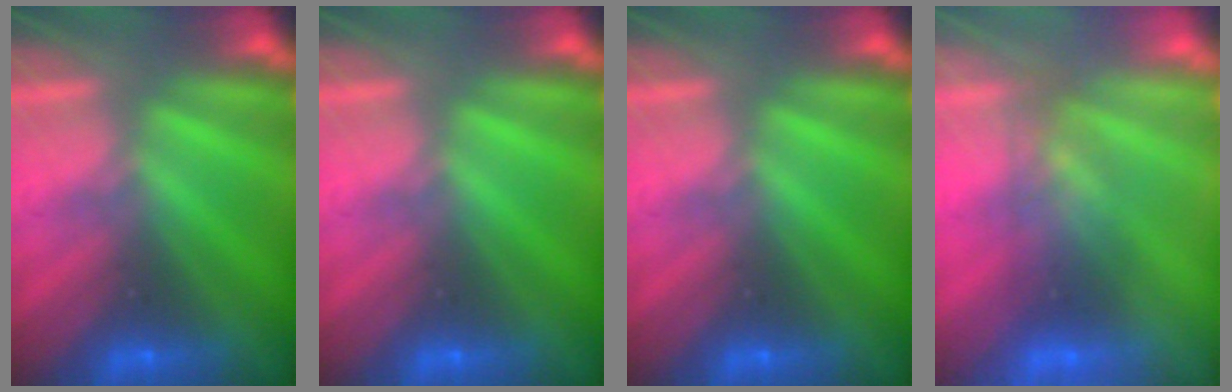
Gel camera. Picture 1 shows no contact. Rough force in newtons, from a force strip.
{"total": 0.0}
{"total": 0.0}
{"total": 2.6}